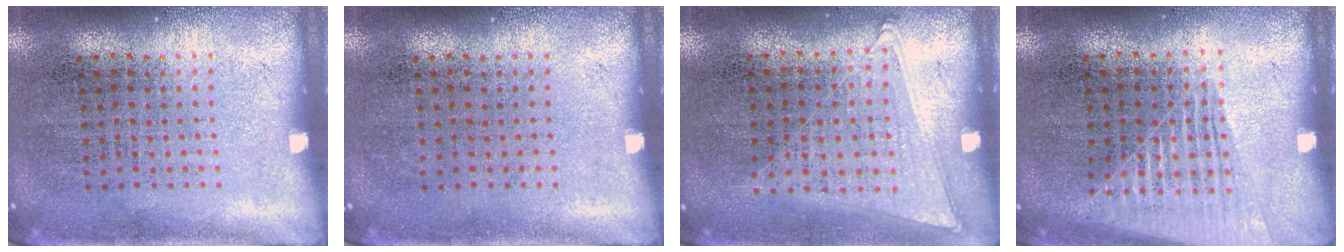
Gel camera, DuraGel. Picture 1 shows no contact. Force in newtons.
{"total": 0.0}
{"total": 1.0, "press": 0.9, "slide": 0.4}
{"total": 1.5, "press": 1.5, "slide": 0.4}